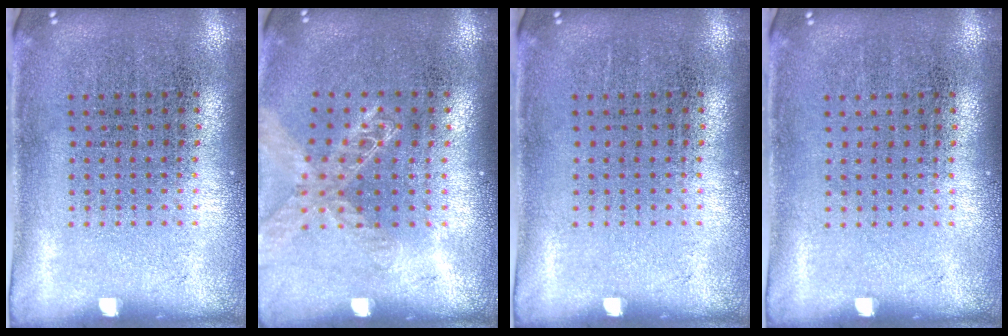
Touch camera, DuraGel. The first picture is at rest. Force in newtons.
{"total": 1.3, "press": 1.3, "slide": 0.2}
{"total": 0.0}
{"total": 0.0}